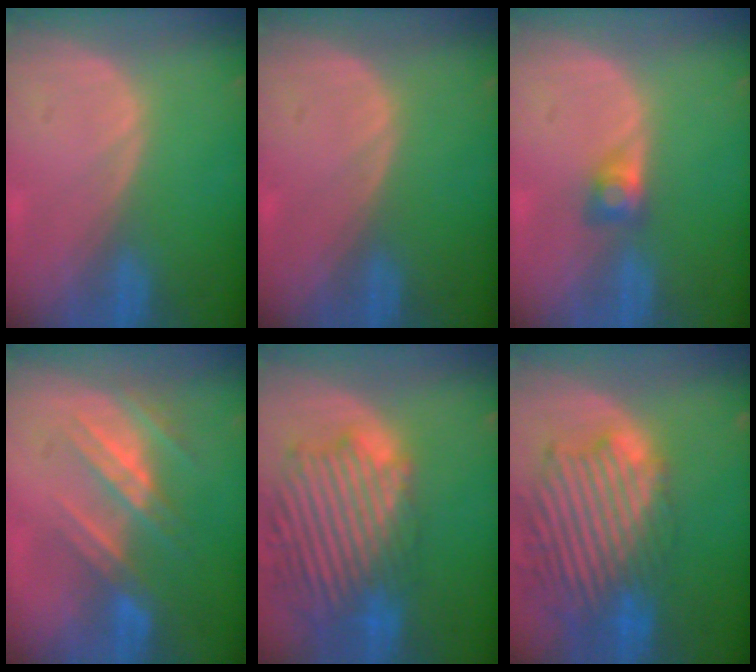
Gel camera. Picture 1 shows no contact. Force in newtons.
{"total": 0.0}
{"total": 2.7, "press": 2.5, "slide": 1.1}
{"total": 7.8, "press": 7.2, "slide": 2.9}
{"total": 14.1, "press": 12.0, "slide": 7.3}
{"total": 14.0, "press": 11.8, "slide": 7.4}